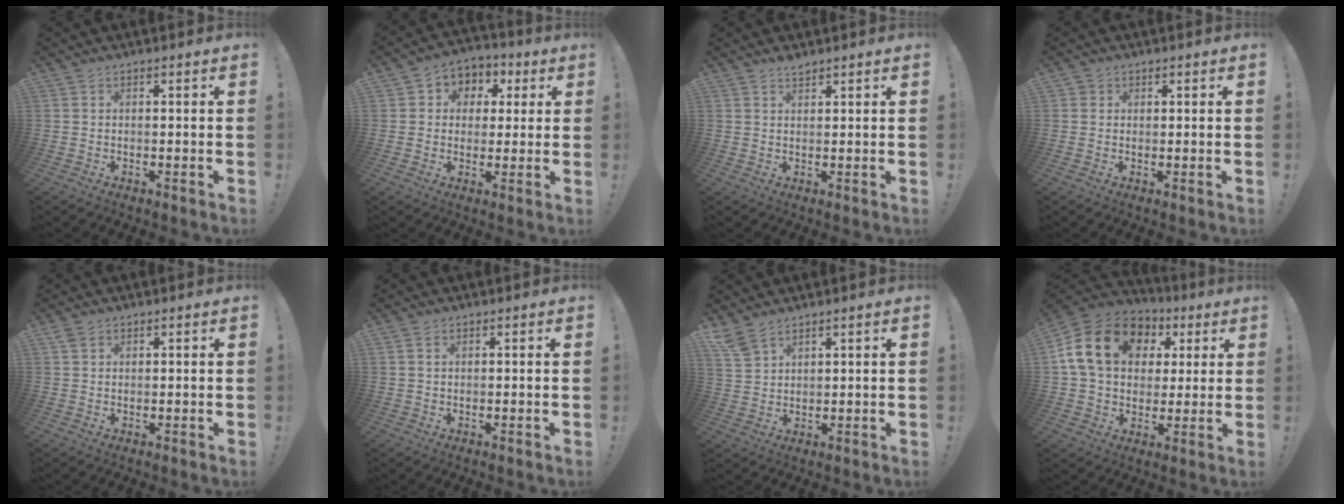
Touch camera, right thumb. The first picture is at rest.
{"total": 6.5, "force": [-0.4, 6.3, 1.8], "torque": [-0.021, 0.007, -0.001]}
{"total": 1.9, "force": [1.7, 0.3, 0.6], "torque": [-0.006, -0.010, 0.031]}
{"total": 1.6, "force": [1.0, 1.2, -0.3], "torque": [0.011, -0.001, 0.018]}
{"total": 1.8, "force": [1.4, 1.1, 0.3], "torque": [-0.002, -0.001, 0.027]}
{"total": 1.1, "force": [0.6, 0.6, 0.7], "torque": [-0.008, -0.002, 0.010]}
{"total": 5.5, "force": [4.6, 2.2, 1.8], "torque": [-0.040, -0.020, 0.092]}
{"total": 19.3, "force": [5.6, 14.1, 11.9], "torque": [-0.211, 0.000, 0.109]}